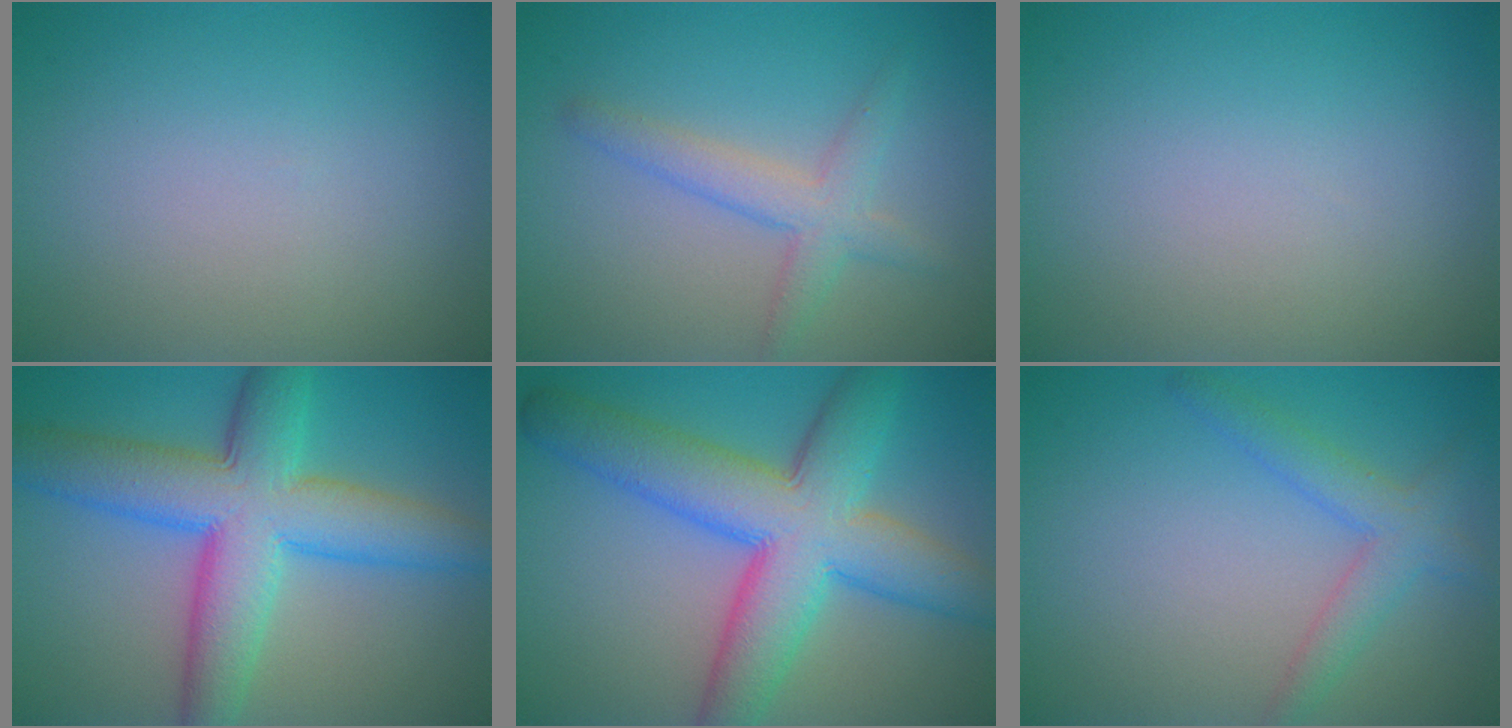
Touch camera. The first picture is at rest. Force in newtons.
{"total": 3.0, "press": 3.0, "slide": 0.0}
{"total": 0.0}
{"total": 9.8, "press": 9.8, "slide": 0.3}
{"total": 10.2, "press": 10.2, "slide": 0.3}
{"total": 3.1, "press": 3.1, "slide": 0.1}